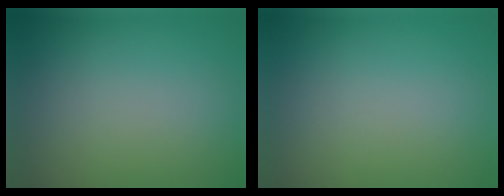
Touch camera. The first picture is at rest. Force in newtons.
{"total": 0.0}